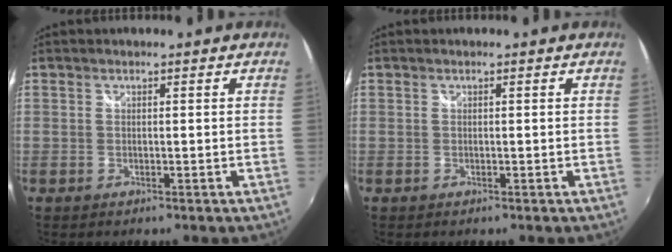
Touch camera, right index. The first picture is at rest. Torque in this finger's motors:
{"motor_torque": [0.21, 0.08, 0.00, 0.00]}